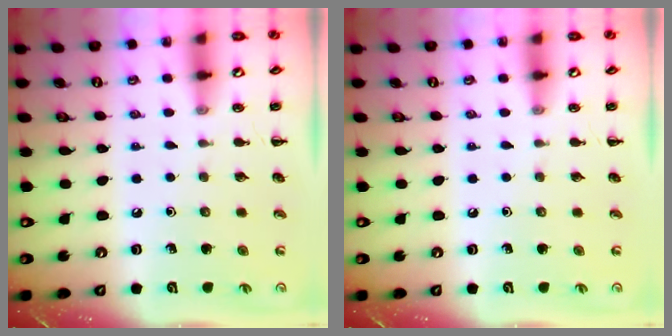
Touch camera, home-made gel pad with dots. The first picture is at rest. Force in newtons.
{"total": 0.0}